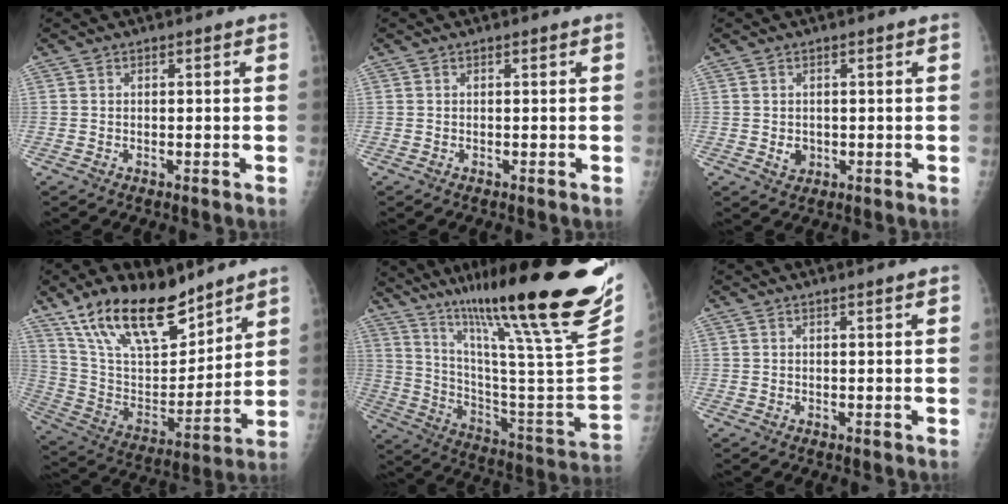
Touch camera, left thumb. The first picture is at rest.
{"total": 0.0}
{"total": 2.3, "force": [-0.2, 2.0, 1.1], "torque": [-0.009, 0.000, 0.004]}
{"total": 21.7, "force": [15.2, 9.1, 12.6], "torque": [-0.186, -0.064, 0.283]}
{"total": 33.1, "force": [24.3, 2.5, 22.3], "torque": [-0.333, -0.135, 0.370]}
{"total": 0.8, "force": [0.6, -0.1, 0.5], "torque": [-0.011, -0.003, 0.013]}